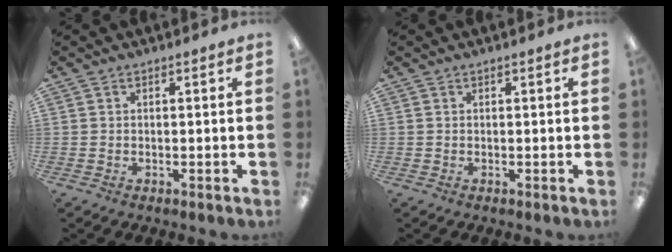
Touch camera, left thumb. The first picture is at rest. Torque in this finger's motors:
{"motor_torque": [0.01, 0.01, 0.03, 0.07, 0.02]}